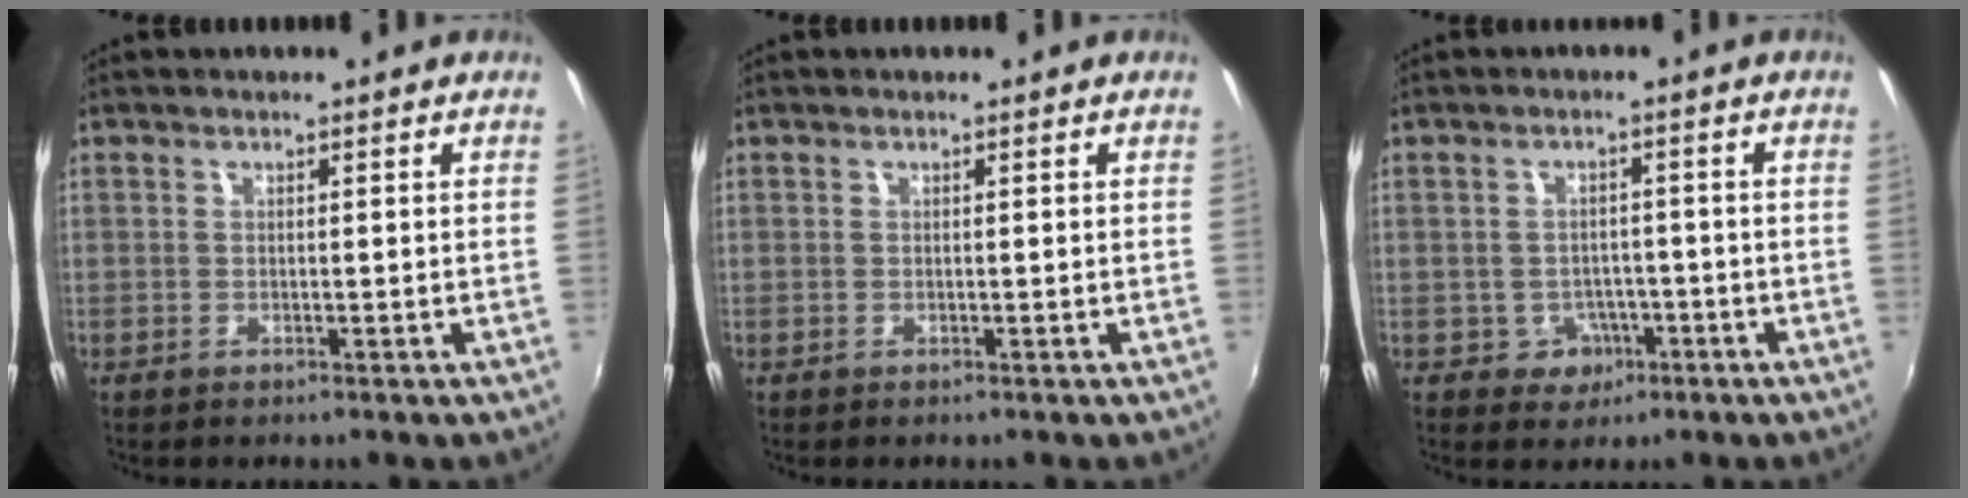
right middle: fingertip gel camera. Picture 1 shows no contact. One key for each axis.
{"total": 0.0}
{"total": 4.2, "fx": -1.8, "fy": 3.7, "fz": 0.8, "tx": -0.027, "ty": 0.008, "tz": -0.017}